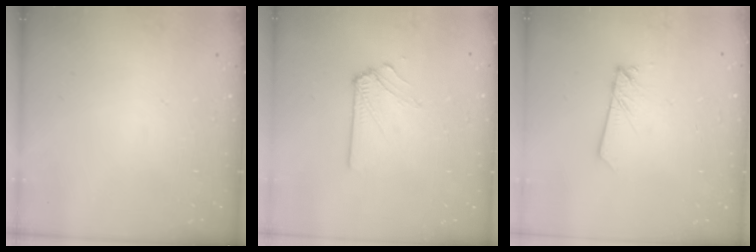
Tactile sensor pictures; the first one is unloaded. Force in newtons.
{"total": 2.9, "press": 2.8, "slide": 0.5}
{"total": 2.0, "press": 2.0, "slide": 0.2}